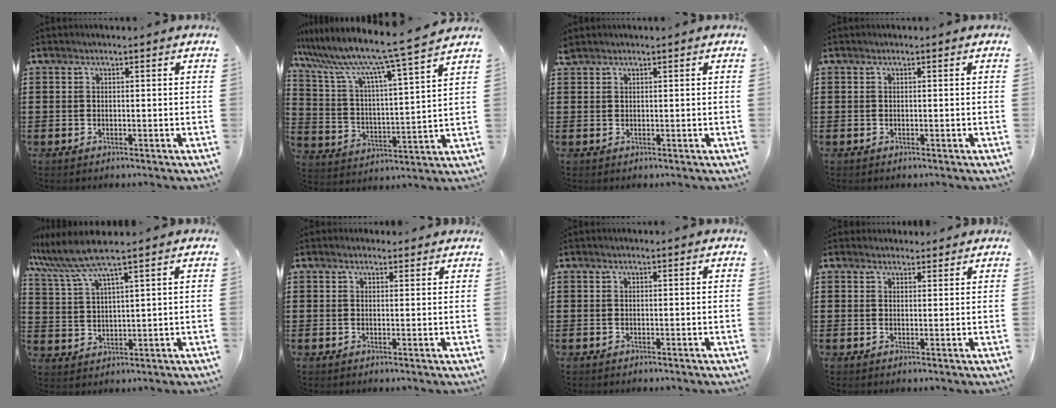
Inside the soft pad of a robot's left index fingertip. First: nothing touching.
{"total": 9.0, "force": [7.7, -1.0, 4.6], "torque": [-0.122, -0.057, 0.119]}
{"total": 1.0, "force": [1.0, 0.3, 0.3], "torque": [-0.008, 0.001, 0.019]}
{"total": 0.0}
{"total": 7.0, "force": [5.5, 0.1, 4.3], "torque": [-0.109, -0.020, 0.094]}
{"total": 1.4, "force": [1.2, 0.7, 0.2], "torque": [-0.006, 0.006, 0.024]}
{"total": 0.0}
{"total": 1.9, "force": [1.8, 0.7, 0.1], "torque": [0.002, 0.001, 0.033]}